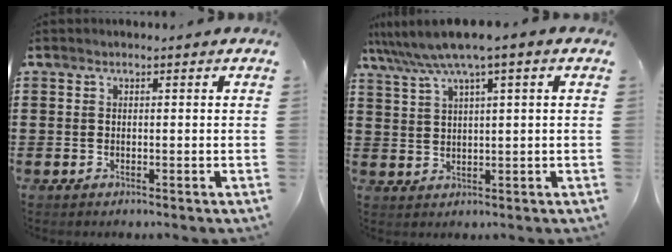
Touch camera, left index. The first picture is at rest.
{"total": 5.4, "force": [3.4, -0.1, 4.2], "torque": [-0.091, -0.009, 0.056]}